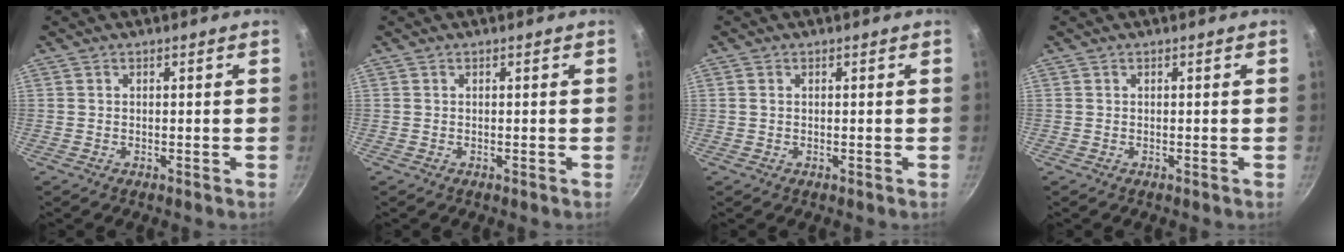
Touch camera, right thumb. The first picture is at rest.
{"total": 0.0}
{"total": 0.9, "force": [0.2, 0.7, 0.5], "torque": [-0.010, 0.002, 0.003]}
{"total": 0.0}